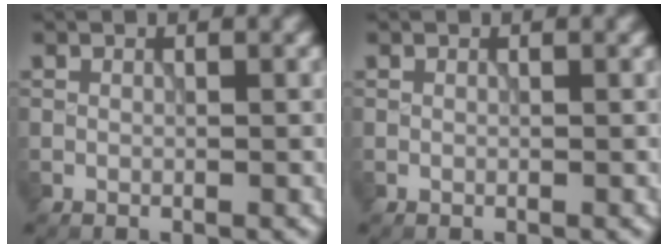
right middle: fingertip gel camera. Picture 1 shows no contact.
{"total": 0.0}